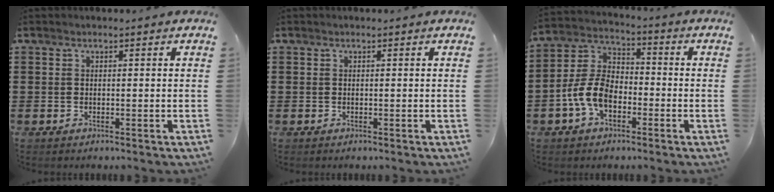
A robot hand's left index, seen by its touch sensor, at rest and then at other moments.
{"total": 0.0}
{"total": 7.9, "force": [-3.4, 4.7, 5.3], "torque": [-0.143, 0.003, -0.074]}